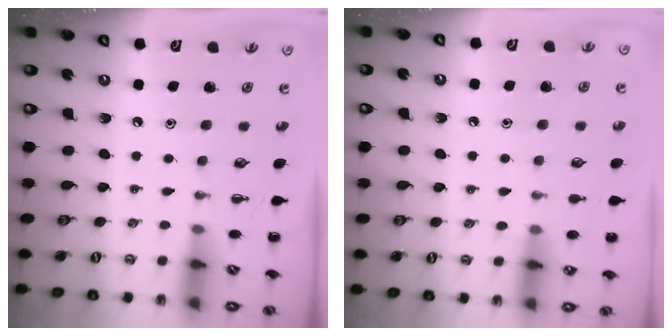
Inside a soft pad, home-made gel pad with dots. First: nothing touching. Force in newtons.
{"total": 6.8, "press": 6.4, "slide": 2.3}